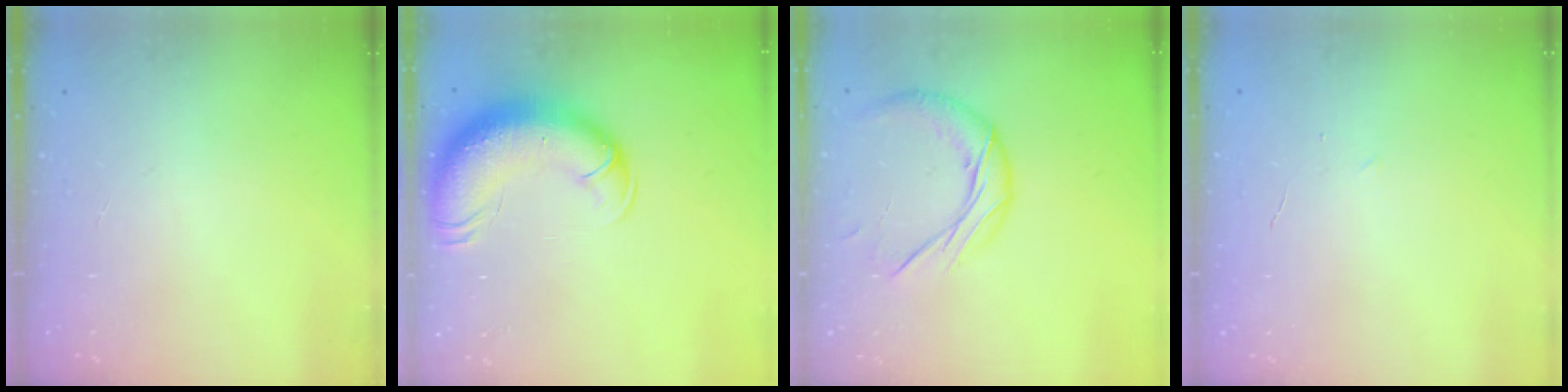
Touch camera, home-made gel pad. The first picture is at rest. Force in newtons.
{"total": 16.2, "press": 15.8, "slide": 3.6}
{"total": 10.8, "press": 10.8, "slide": 0.6}
{"total": 2.2, "press": 2.1, "slide": 0.6}